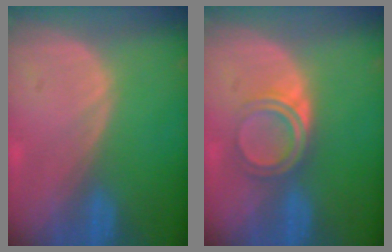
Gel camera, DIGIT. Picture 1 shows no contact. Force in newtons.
{"total": 5.0, "press": 4.2, "slide": 2.6}